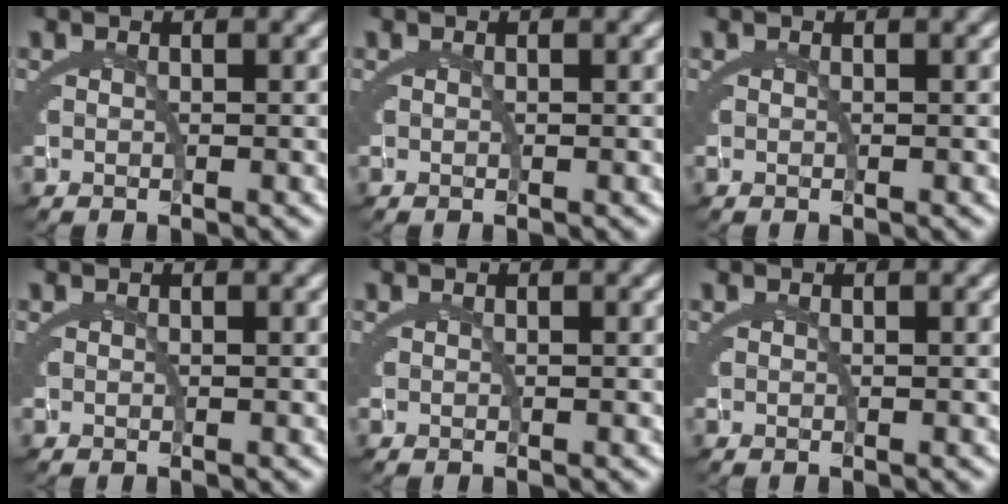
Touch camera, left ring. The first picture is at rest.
{"total": 0.0}
{"total": 0.0}
{"total": 0.0}
{"total": 0.0}
{"total": 0.0}